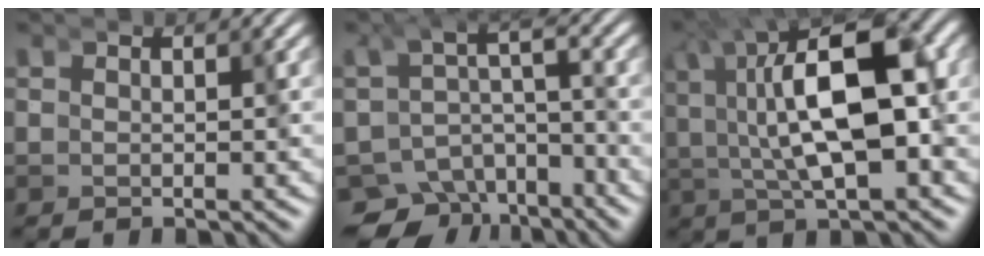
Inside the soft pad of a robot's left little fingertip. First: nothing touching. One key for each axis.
{"total": 8.4, "fx": -5.9, "fy": 5.3, "fz": 2.8, "tx": -0.043, "ty": -0.038, "tz": -0.097}
{"total": 8.5, "fx": -0.3, "fy": 4.4, "fz": 7.3, "tx": -0.120, "ty": -0.013, "tz": -0.004}